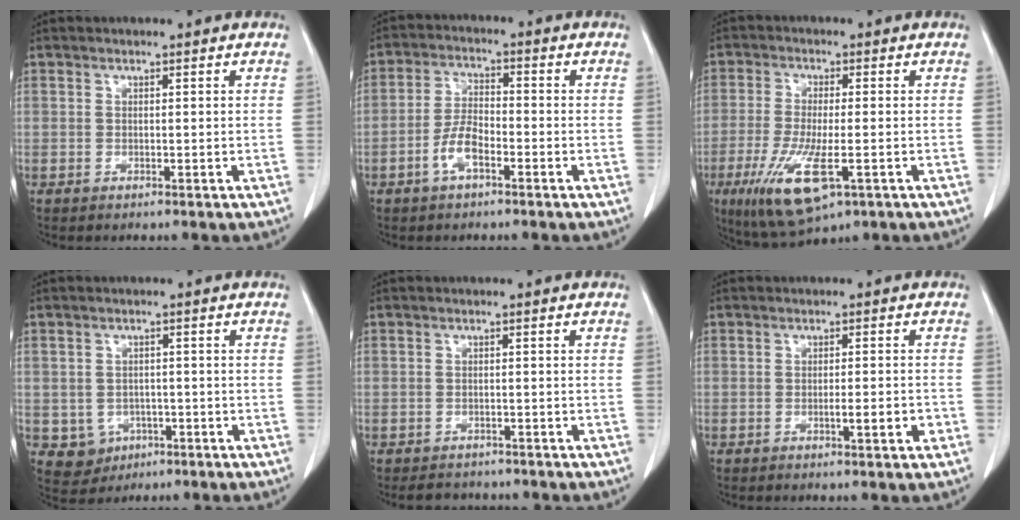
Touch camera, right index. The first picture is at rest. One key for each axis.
{"total": 5.1, "fx": -2.5, "fy": 2.0, "fz": 4.0, "tx": -0.088, "ty": 0.005, "tz": -0.049}
{"total": 10.9, "fx": -4.6, "fy": 2.5, "fz": 9.6, "tx": -0.196, "ty": -0.035, "tz": -0.073}
{"total": 4.7, "fx": -1.5, "fy": 4.4, "fz": 1.0, "tx": -0.016, "ty": 0.004, "tz": -0.011}
{"total": 3.6, "fx": -3.1, "fy": 1.7, "fz": 0.3, "tx": -0.007, "ty": 0.000, "tz": -0.043}
{"total": 2.8, "fx": -1.0, "fy": 0.3, "fz": 2.6, "tx": -0.040, "ty": -0.001, "tz": -0.012}